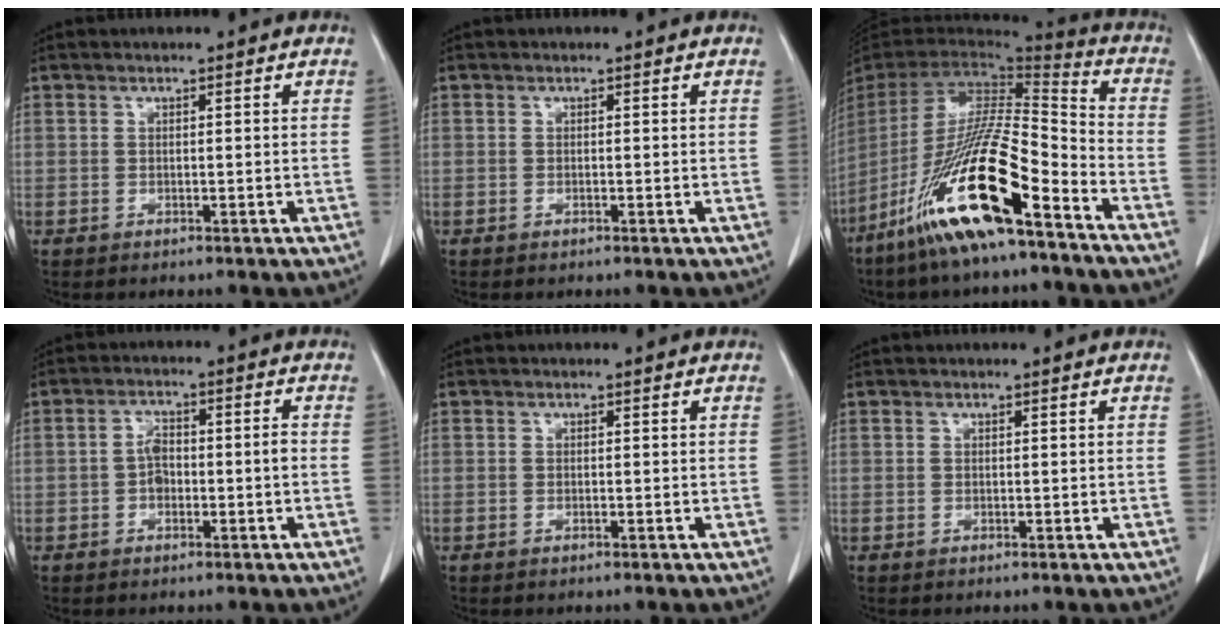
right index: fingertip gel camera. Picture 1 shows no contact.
{"total": 0.0}
{"total": 20.6, "force": [-12.2, 1.9, 16.5], "torque": [-0.337, -0.045, -0.235]}
{"total": 3.9, "force": [-1.0, 1.6, 3.4], "torque": [-0.066, 0.015, -0.016]}
{"total": 0.0}
{"total": 0.0}